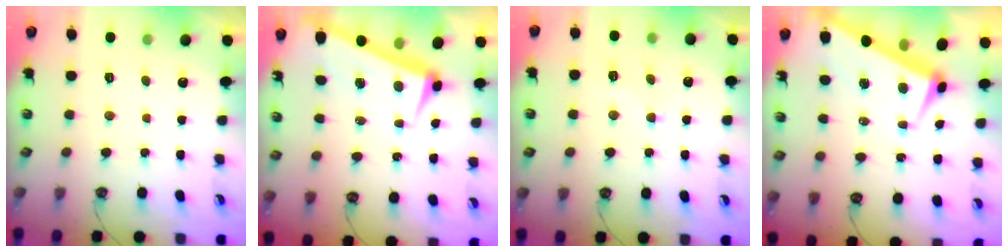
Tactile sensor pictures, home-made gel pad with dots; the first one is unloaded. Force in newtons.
{"total": 2.2, "press": 2.1, "slide": 0.7}
{"total": 2.2, "press": 2.1, "slide": 0.6}
{"total": 1.7, "press": 1.4, "slide": 0.9}